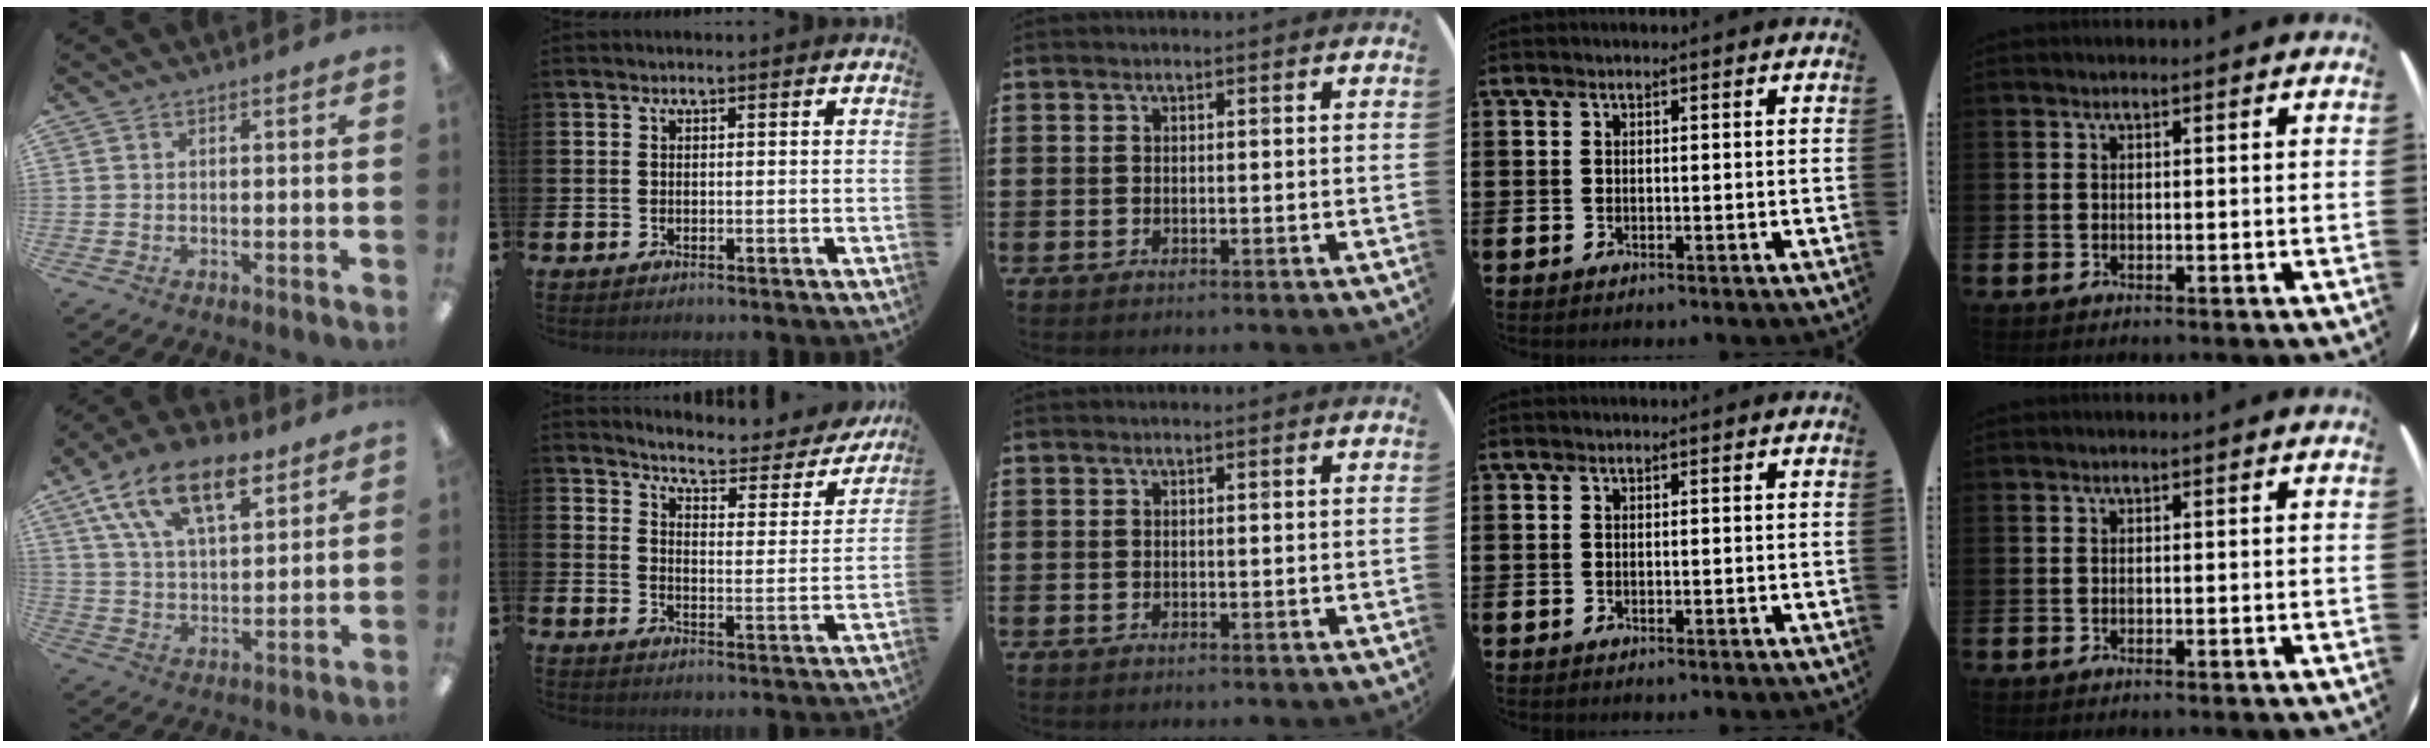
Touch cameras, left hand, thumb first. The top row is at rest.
{"thumb": {"total": 16.9, "force": [10.1, 8.4, 10.7], "torque": [-0.183, -0.032, 0.177]}, "index": {"total": 4.7, "force": [4.5, 0.7, 1.0], "torque": [-0.043, -0.040, 0.070]}}